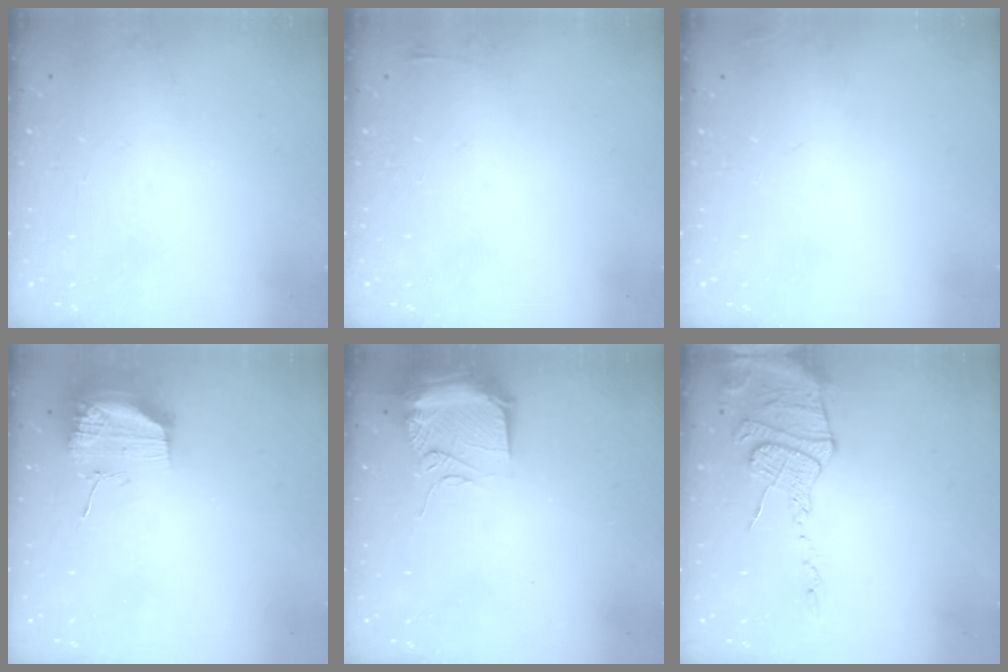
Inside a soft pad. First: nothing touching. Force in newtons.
{"total": 5.8, "press": 1.7, "slide": 5.5}
{"total": 2.3, "press": 2.2, "slide": 0.8}
{"total": 11.7, "press": 11.6, "slide": 1.0}
{"total": 14.7, "press": 10.7, "slide": 10.1}
{"total": 14.4, "press": 14.4, "slide": 1.4}